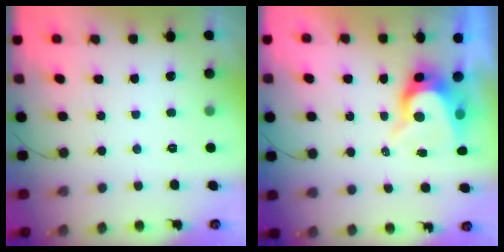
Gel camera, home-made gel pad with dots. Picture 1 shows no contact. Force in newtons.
{"total": 9.4, "press": 9.4, "slide": 0.9}